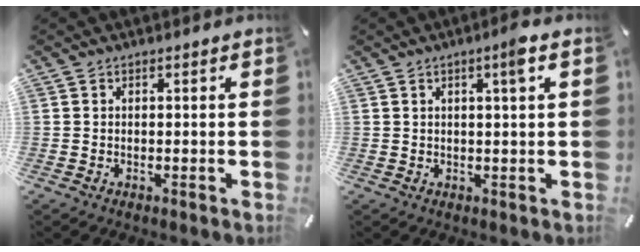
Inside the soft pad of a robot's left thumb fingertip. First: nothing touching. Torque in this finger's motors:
{"motor_torque": [-0.18, -0.23, -0.08, 0.45, -0.11]}